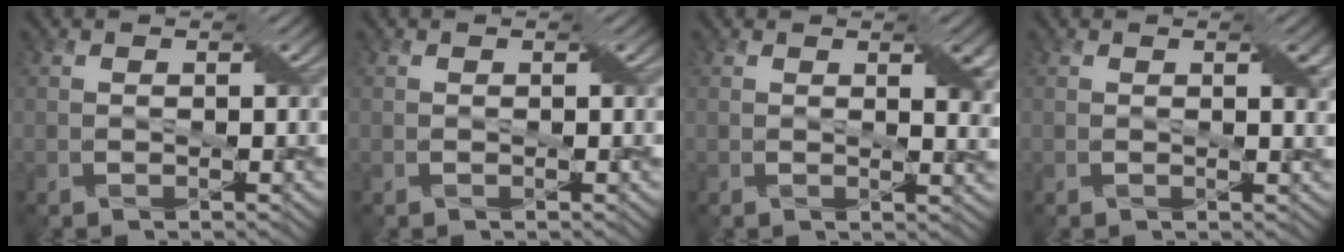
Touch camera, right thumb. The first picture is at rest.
{"total": 0.0}
{"total": 3.5, "force": [1.4, 1.1, 3.0], "torque": [-0.047, -0.001, 0.025]}
{"total": 1.6, "force": [0.7, 0.4, 1.4], "torque": [-0.020, -0.001, 0.012]}